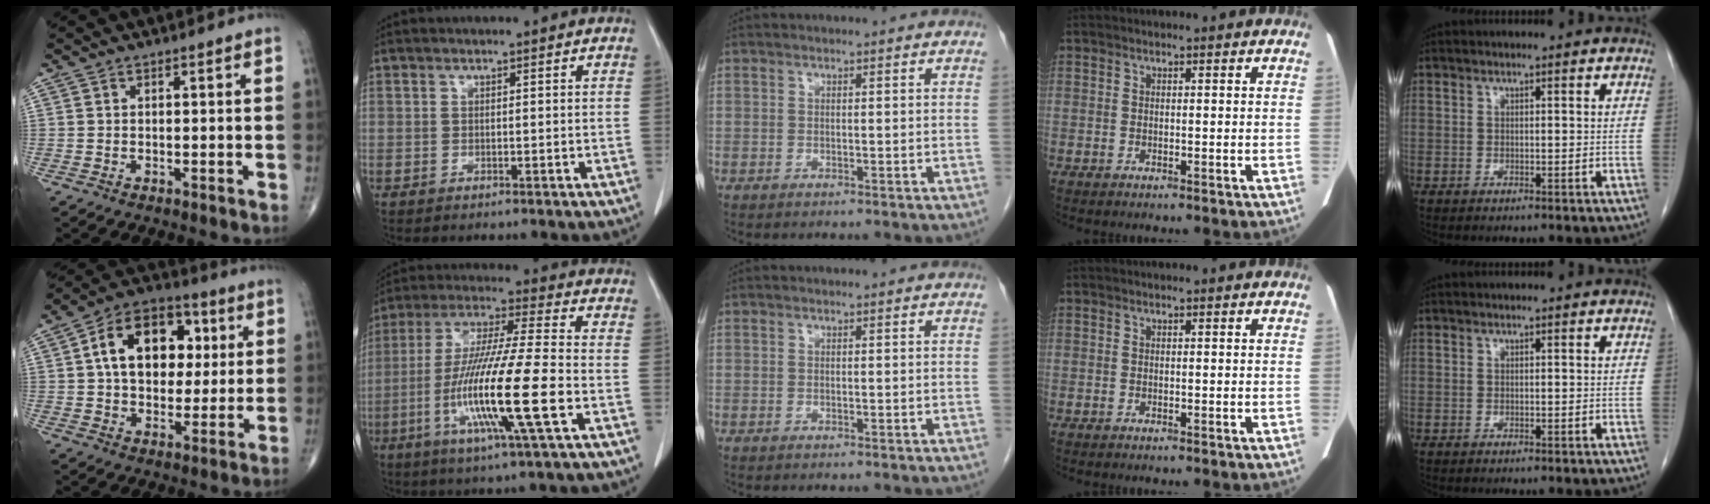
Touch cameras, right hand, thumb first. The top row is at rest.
{"thumb": {"total": 17.2, "force": [3.6, 11.6, 12.1], "torque": [-0.152, 0.013, 0.052]}, "index": {"total": 17.0, "force": [-4.9, -0.1, 16.3], "torque": [-0.323, -0.019, -0.095]}}